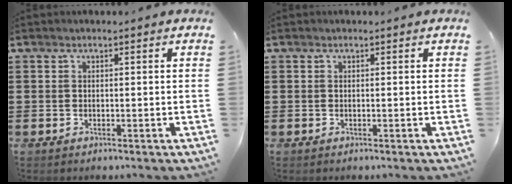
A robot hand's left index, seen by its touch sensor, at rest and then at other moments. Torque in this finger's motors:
{"motor_torque": [-0.01, 0.00, 0.00, 0.00]}